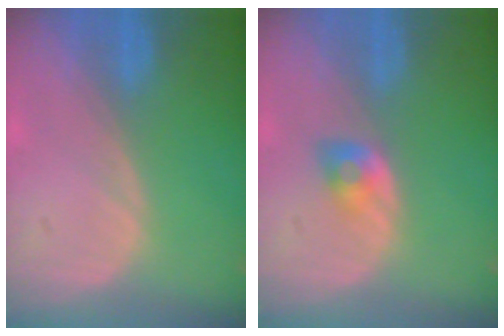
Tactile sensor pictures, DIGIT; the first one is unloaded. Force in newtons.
{"total": 2.8, "press": 2.5, "slide": 1.3}